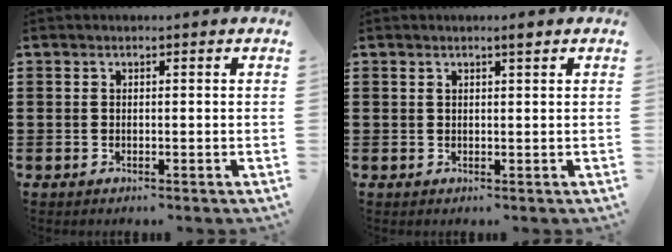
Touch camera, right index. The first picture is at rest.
{"total": 1.4, "force": [0.9, 0.1, 1.0], "torque": [-0.021, 0.001, 0.016]}